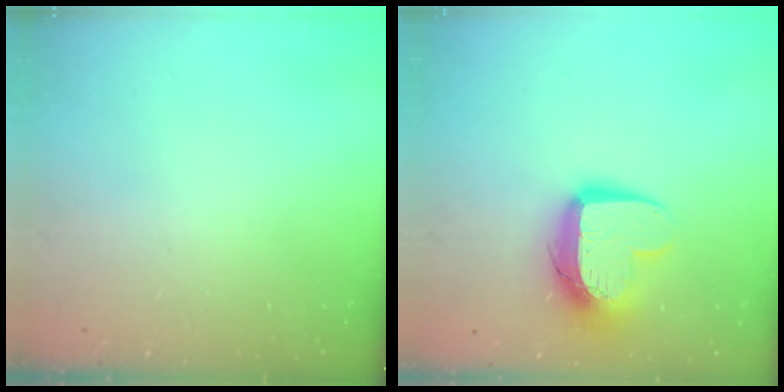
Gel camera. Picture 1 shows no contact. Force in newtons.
{"total": 12.3, "press": 12.3, "slide": 0.9}